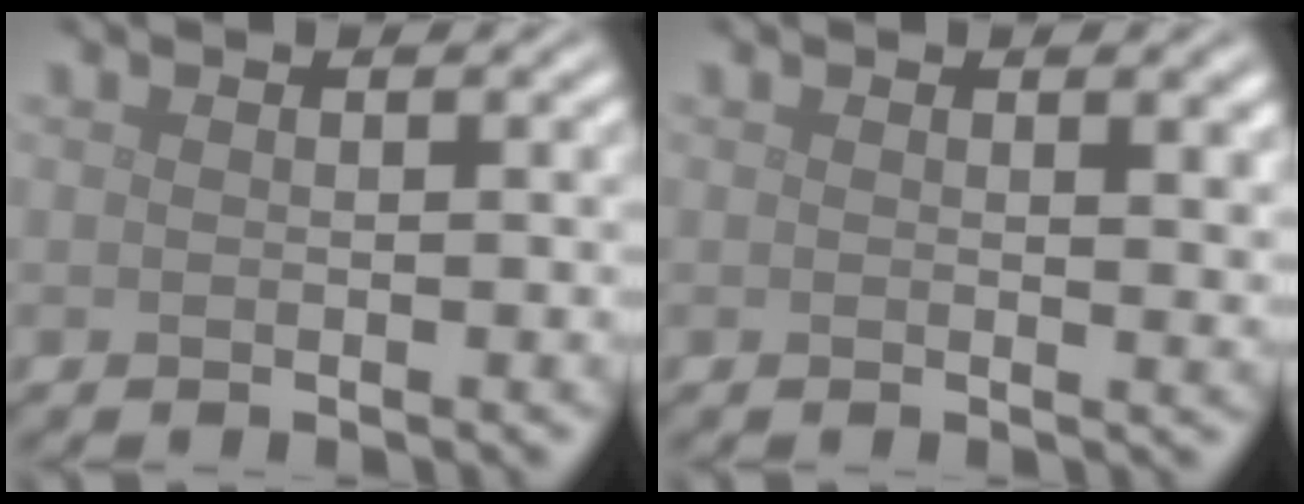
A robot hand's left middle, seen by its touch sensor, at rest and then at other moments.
{"total": 1.7, "force": [0.8, 0.5, 1.5], "torque": [-0.013, -0.002, 0.013]}